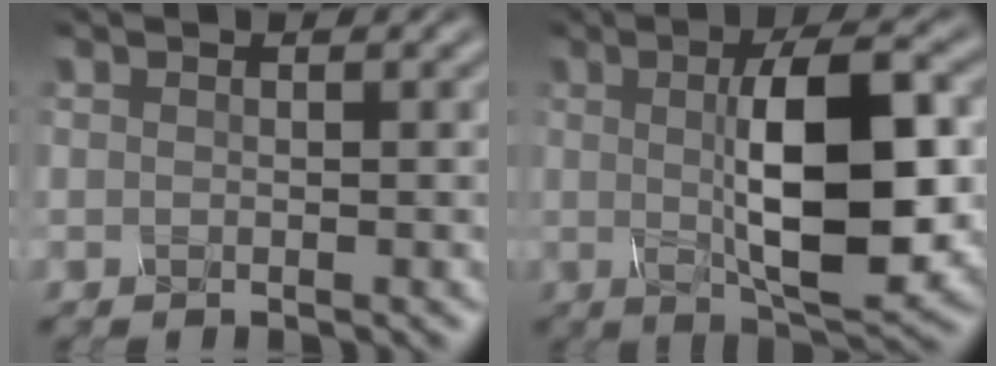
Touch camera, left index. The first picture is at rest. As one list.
[{"total": 10.1, "force": [0.5, 3.0, 9.6], "torque": [-0.143, 0.002, 0.007]}]